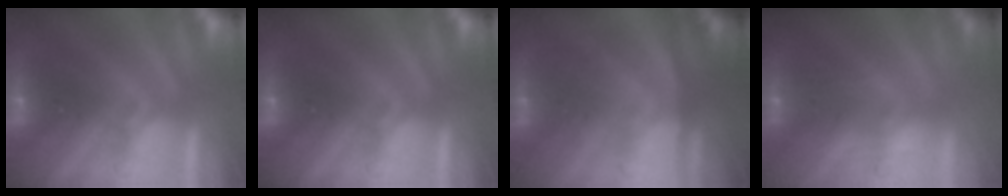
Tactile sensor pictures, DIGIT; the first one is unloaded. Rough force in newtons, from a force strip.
{"total": 0.0}
{"total": 1.3}
{"total": 2.9}